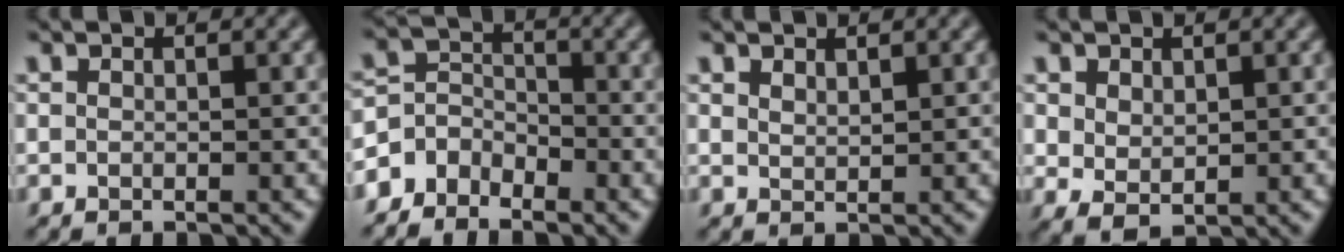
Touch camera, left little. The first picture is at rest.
{"total": 4.0, "force": [-3.0, 2.5, 0.6], "torque": [0.005, 0.006, -0.065]}
{"total": 1.0, "force": [0.9, 0.2, 0.4], "torque": [-0.015, -0.001, 0.021]}
{"total": 2.0, "force": [0.6, 1.3, 1.3], "torque": [-0.032, -0.003, 0.017]}